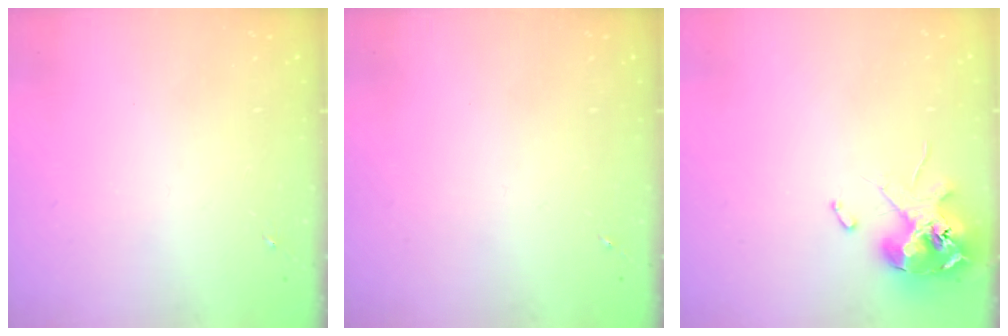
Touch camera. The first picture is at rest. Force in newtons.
{"total": 0.0}
{"total": 12.4, "press": 12.3, "slide": 1.8}